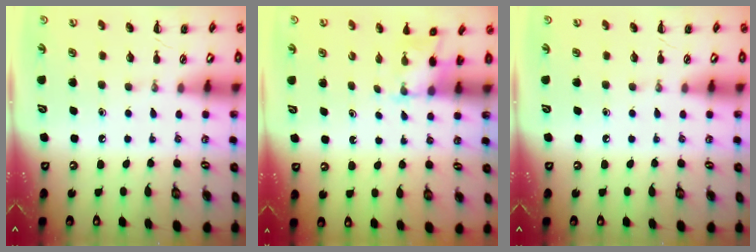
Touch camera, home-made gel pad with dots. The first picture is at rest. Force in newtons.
{"total": 2.3, "press": 2.2, "slide": 0.7}
{"total": 0.0}